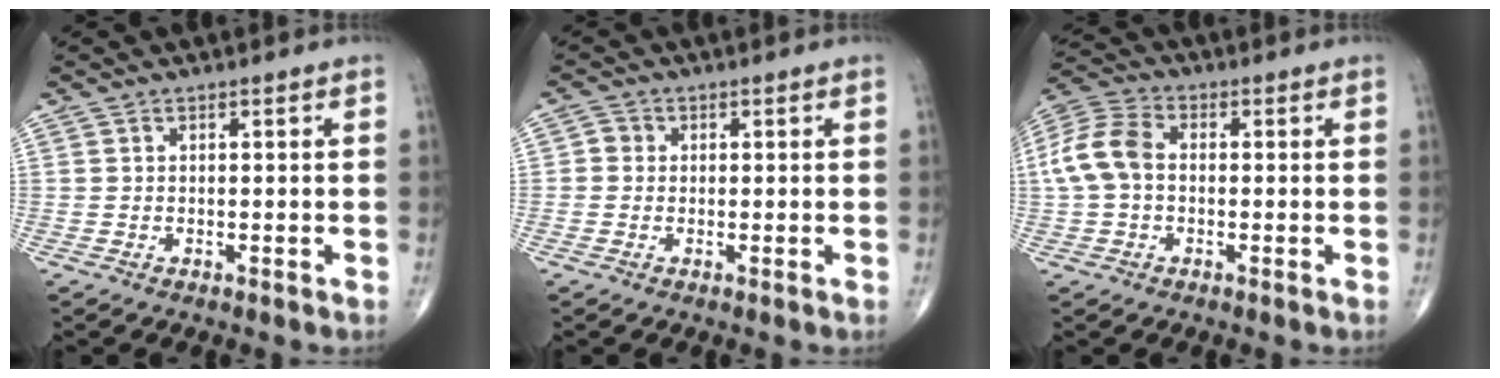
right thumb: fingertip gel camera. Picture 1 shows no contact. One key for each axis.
{"total": 2.0, "fx": 0.1, "fy": 1.9, "fz": 0.4, "tx": 0.007, "ty": 0.006, "tz": -0.002}
{"total": 9.2, "fx": 0.0, "fy": 6.6, "fz": 6.4, "tx": -0.137, "ty": 0.028, "tz": -0.011}